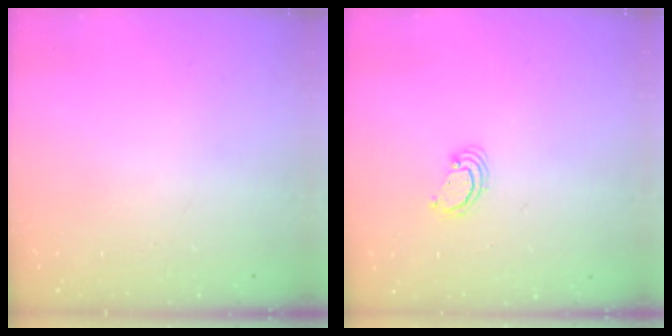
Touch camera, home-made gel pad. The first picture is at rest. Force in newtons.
{"total": 2.5, "press": 2.5, "slide": 0.2}